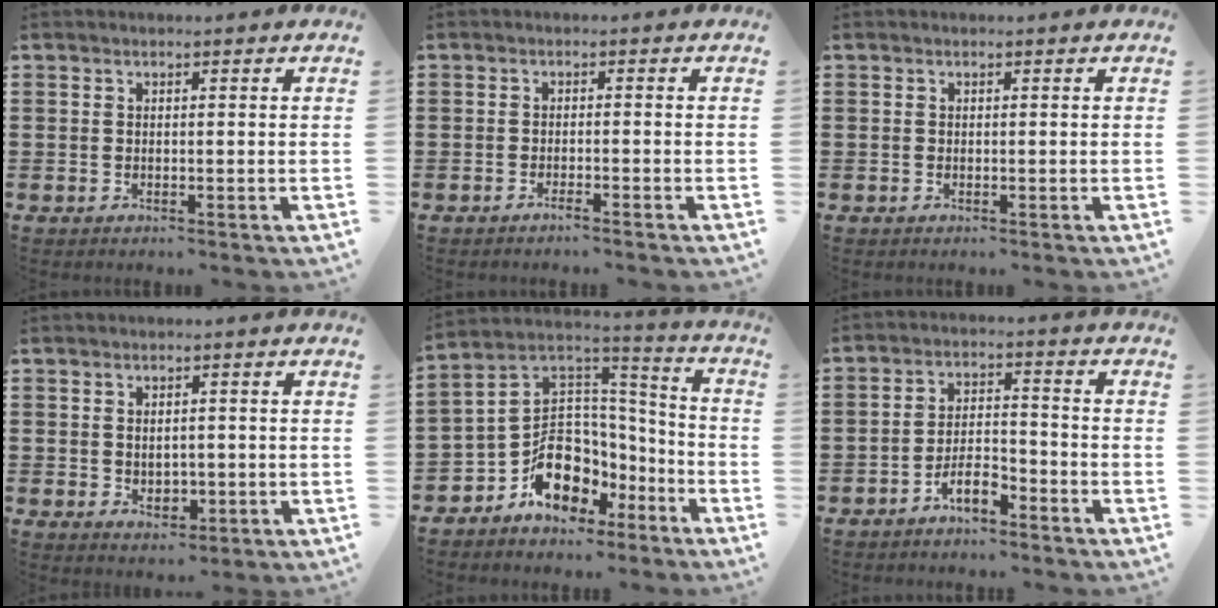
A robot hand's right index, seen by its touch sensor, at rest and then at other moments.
{"total": 1.4, "force": [-1.2, -0.2, 0.7], "torque": [-0.012, -0.001, -0.022]}
{"total": 0.0}
{"total": 2.5, "force": [0.2, 2.1, 1.5], "torque": [-0.027, 0.005, -0.001]}
{"total": 10.6, "force": [-4.9, 8.0, 4.8], "torque": [-0.103, 0.002, -0.086]}
{"total": 5.0, "force": [-3.7, 1.7, 2.9], "torque": [-0.058, 0.011, -0.072]}